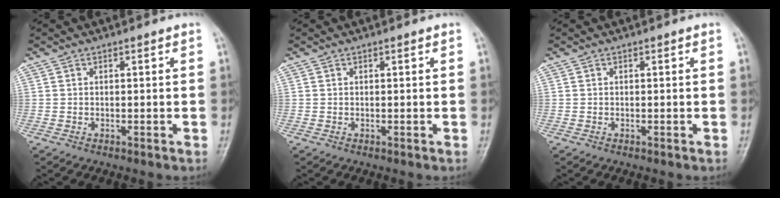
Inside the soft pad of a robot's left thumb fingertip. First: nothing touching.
{"total": 0.0}
{"total": 0.0}